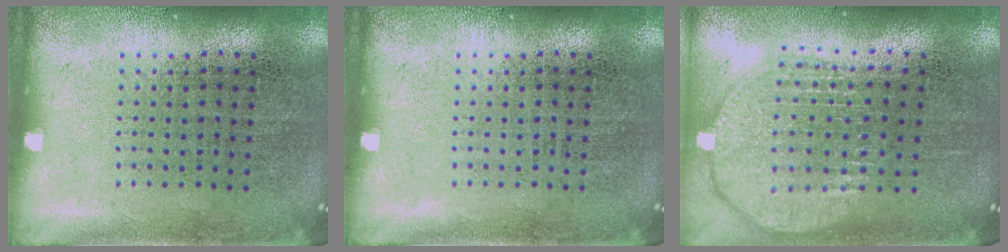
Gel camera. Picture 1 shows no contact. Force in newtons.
{"total": 0.0}
{"total": 2.0, "press": 1.6, "slide": 1.1}